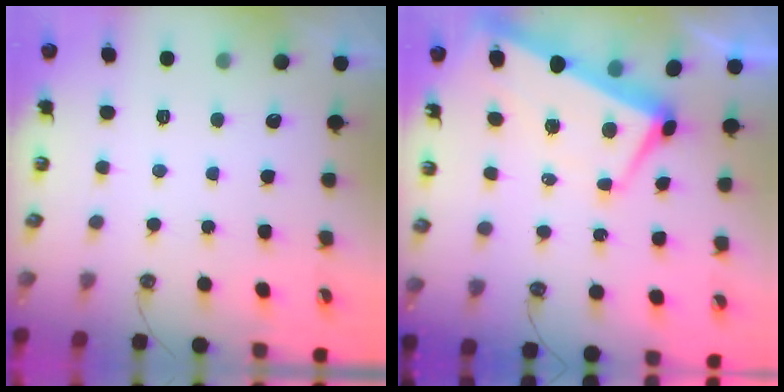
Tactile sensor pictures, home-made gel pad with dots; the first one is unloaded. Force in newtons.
{"total": 1.0, "press": 0.0, "slide": 1.0}